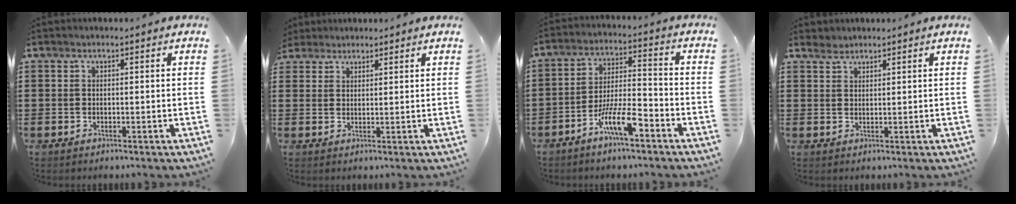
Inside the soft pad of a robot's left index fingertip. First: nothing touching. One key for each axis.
{"total": 2.4, "fx": 2.2, "fy": 0.9, "fz": 0.1, "tx": -0.010, "ty": 0.005, "tz": 0.044}
{"total": 8.7, "fx": -5.5, "fy": 1.9, "fz": 6.5, "tx": -0.136, "ty": 0.003, "tz": -0.107}
{"total": 1.6, "fx": 1.5, "fy": 0.6, "fz": 0.2, "tx": -0.007, "ty": 0.001, "tz": 0.030}